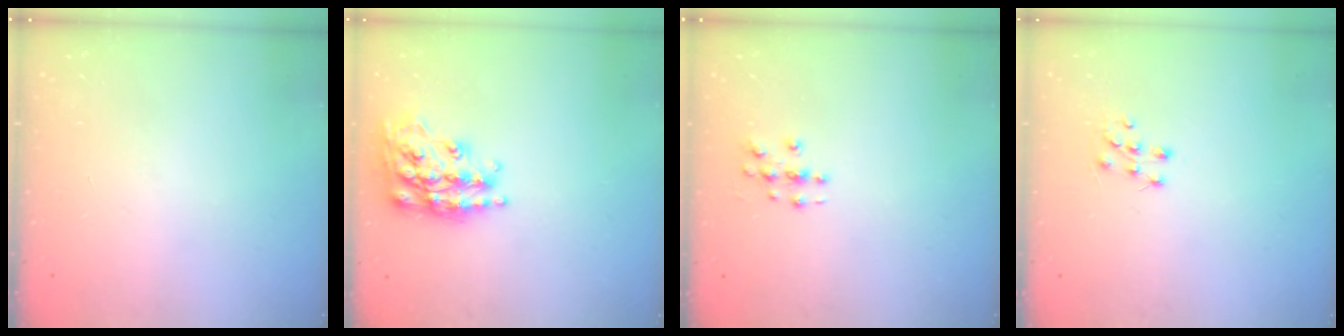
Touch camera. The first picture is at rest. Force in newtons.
{"total": 20.4, "press": 20.4, "slide": 1.4}
{"total": 3.0, "press": 3.0, "slide": 0.1}
{"total": 7.2, "press": 7.1, "slide": 0.7}